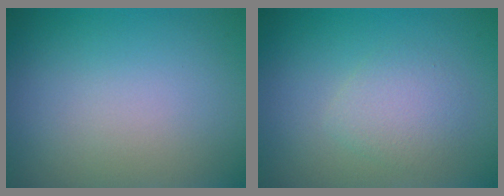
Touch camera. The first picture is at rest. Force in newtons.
{"total": 2.3, "press": 2.3, "slide": 0.1}